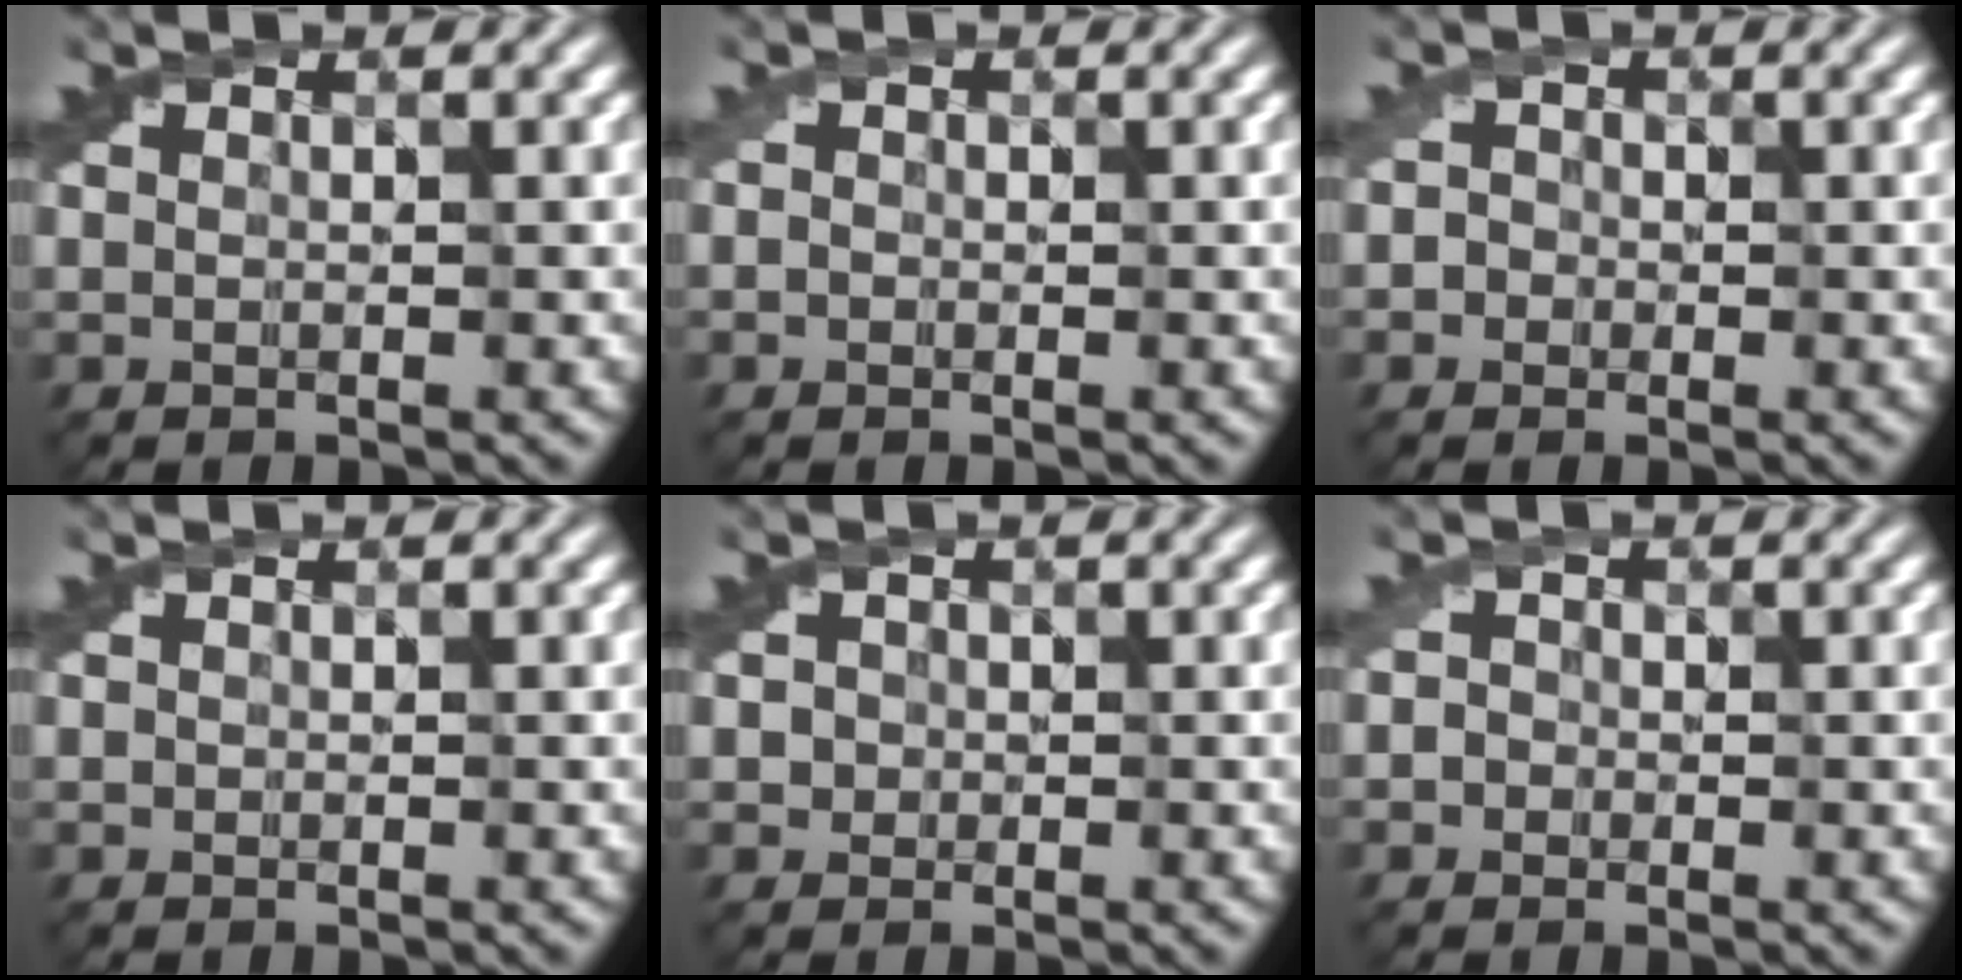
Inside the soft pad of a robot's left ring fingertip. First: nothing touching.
{"total": 0.6, "force": [-0.4, 0.5, 0.1], "torque": [0.004, -0.004, -0.012]}
{"total": 2.4, "force": [0.2, 2.2, 1.0], "torque": [-0.005, 0.013, -0.011]}
{"total": 0.0}
{"total": 2.1, "force": [0.1, 1.9, 0.8], "torque": [-0.020, 0.004, 0.007]}
{"total": 2.3, "force": [0.2, 2.0, 1.0], "torque": [-0.010, 0.012, -0.011]}